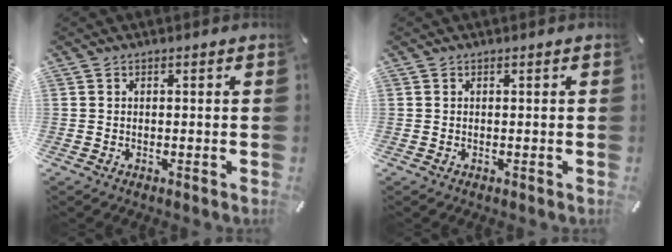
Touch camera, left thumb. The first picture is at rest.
{"total": 0.0}